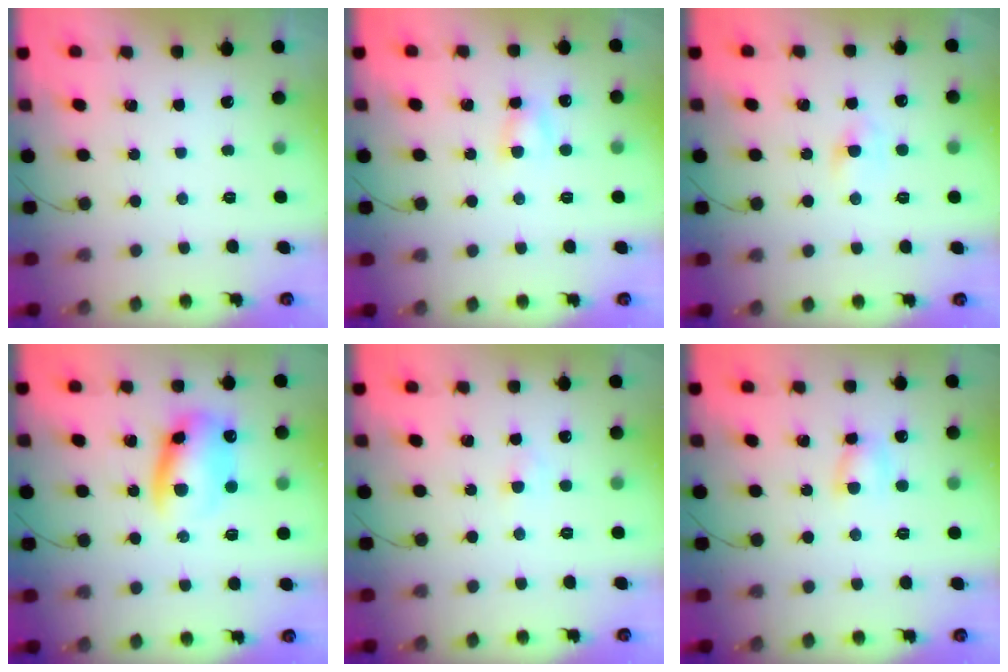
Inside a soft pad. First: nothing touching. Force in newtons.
{"total": 4.0, "press": 3.9, "slide": 0.9}
{"total": 2.0, "press": 1.8, "slide": 0.9}
{"total": 11.5, "press": 11.3, "slide": 1.7}
{"total": 1.8, "press": 1.5, "slide": 0.9}
{"total": 4.9, "press": 4.8, "slide": 0.6}